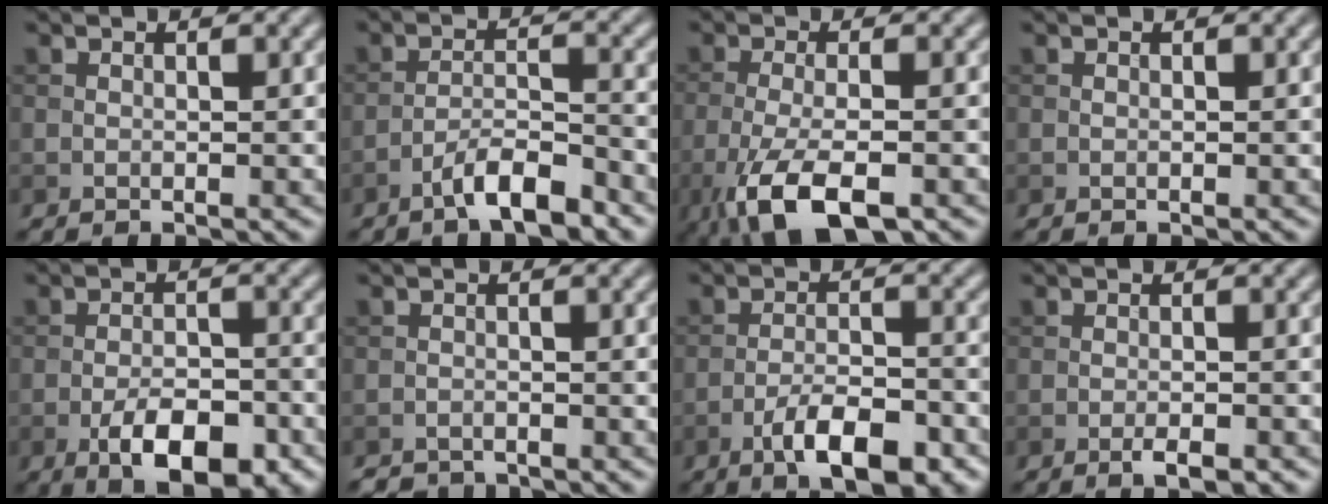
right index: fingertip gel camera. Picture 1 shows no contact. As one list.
[{"total": 4.7, "force": [-3.3, 0.9, 3.1], "torque": [-0.054, 0.009, -0.063]}, {"total": 7.2, "force": [-3.7, 2.6, 5.6], "torque": [-0.120, -0.015, -0.071]}, {"total": 0.0}, {"total": 6.7, "force": [-3.4, 3.0, 5.0], "torque": [-0.078, -0.002, -0.057]}, {"total": 1.8, "force": [-1.7, 0.5, 0.1], "torque": [-0.003, 0.000, -0.029]}, {"total": 6.4, "force": [-3.7, 2.2, 4.8], "torque": [-0.079, 0.005, -0.062]}, {"total": 1.9, "force": [-1.2, 0.4, 1.5], "torque": [-0.023, -0.001, -0.019]}]